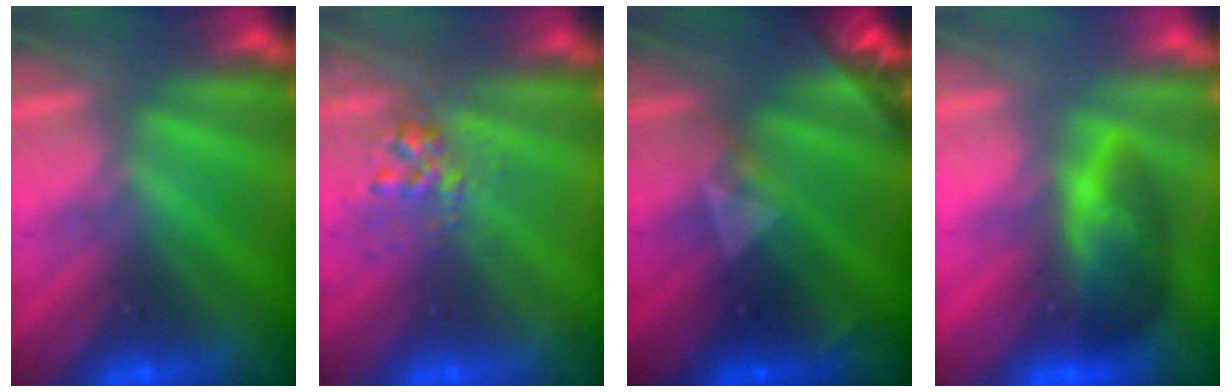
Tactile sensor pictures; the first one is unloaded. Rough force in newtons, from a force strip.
{"total": 2.9}
{"total": 2.4}
{"total": 5.9}